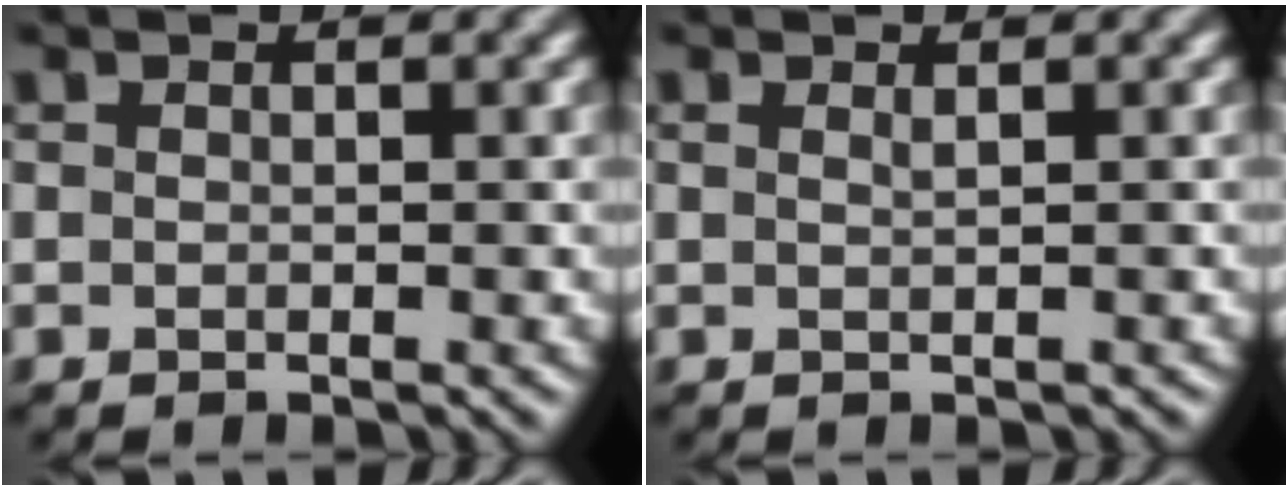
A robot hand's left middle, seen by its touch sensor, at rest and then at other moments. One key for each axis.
{"total": 0.7, "fx": 0.5, "fy": 0.2, "fz": 0.5, "tx": -0.007, "ty": 0.002, "tz": 0.005}